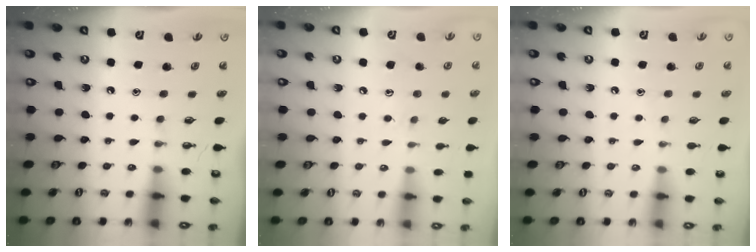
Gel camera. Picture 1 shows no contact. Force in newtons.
{"total": 6.9, "press": 6.9, "slide": 0.7}
{"total": 2.9, "press": 2.9, "slide": 0.3}